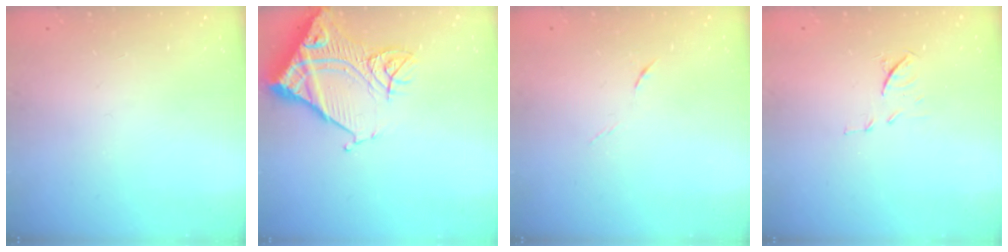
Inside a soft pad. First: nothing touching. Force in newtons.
{"total": 15.4, "press": 15.3, "slide": 1.8}
{"total": 4.4, "press": 4.2, "slide": 1.3}
{"total": 7.1, "press": 6.9, "slide": 1.3}